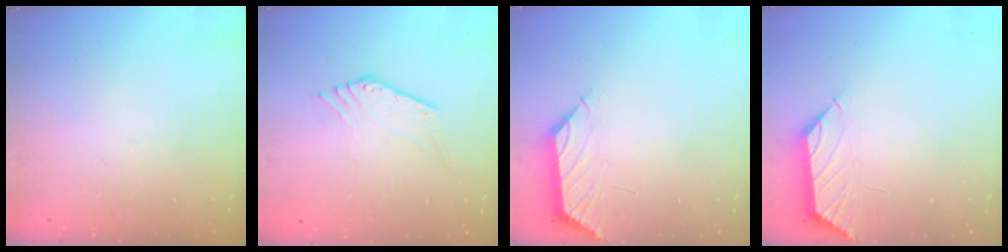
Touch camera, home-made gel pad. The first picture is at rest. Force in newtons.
{"total": 1.1, "press": 1.1, "slide": 0.1}
{"total": 1.2, "press": 1.1, "slide": 0.6}
{"total": 1.2, "press": 1.1, "slide": 0.6}